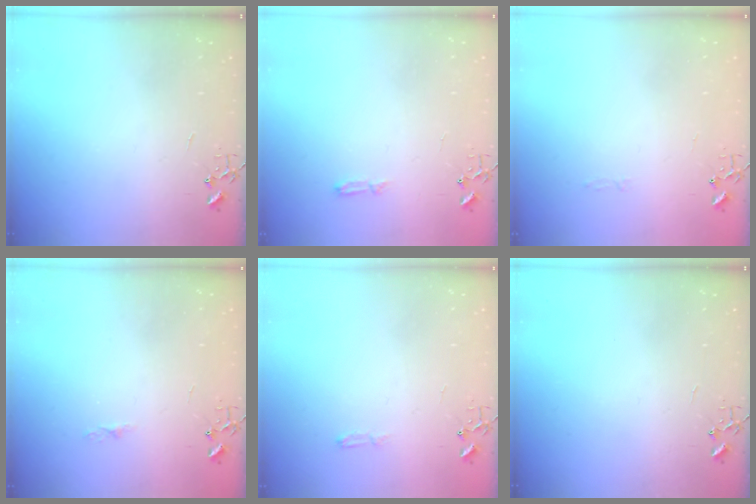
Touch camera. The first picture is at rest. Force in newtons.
{"total": 4.8, "press": 4.8, "slide": 0.5}
{"total": 2.8, "press": 2.8, "slide": 0.4}
{"total": 3.6, "press": 3.5, "slide": 0.5}
{"total": 3.8, "press": 3.8, "slide": 0.5}
{"total": 0.0}